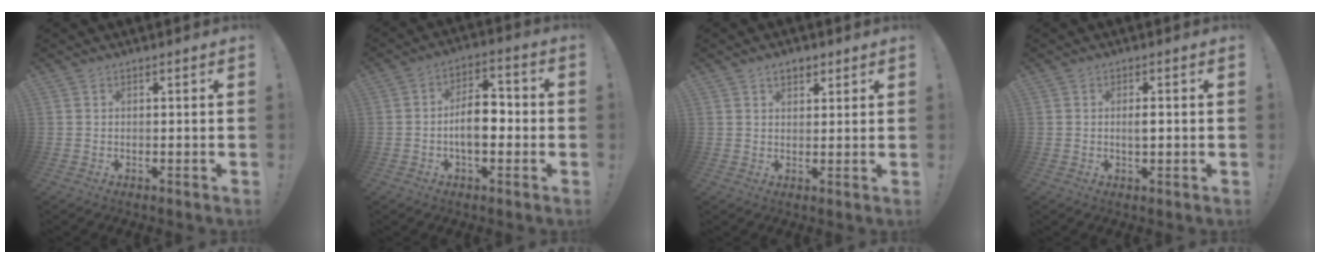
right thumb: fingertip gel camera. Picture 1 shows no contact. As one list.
[{"total": 9.8, "force": [-1.7, 5.6, 7.8], "torque": [-0.127, 0.016, -0.032]}, {"total": 3.7, "force": [2.2, 2.4, 1.7], "torque": [-0.023, -0.005, 0.038]}, {"total": 2.3, "force": [-0.2, 1.0, 2.1], "torque": [-0.036, 0.002, -0.005]}]